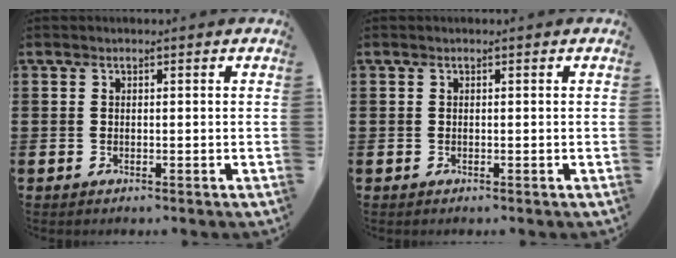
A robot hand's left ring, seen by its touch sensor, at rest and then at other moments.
{"total": 0.0}